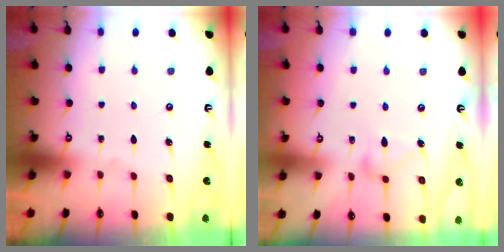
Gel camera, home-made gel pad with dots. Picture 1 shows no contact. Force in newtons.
{"total": 10.6, "press": 10.6, "slide": 0.4}